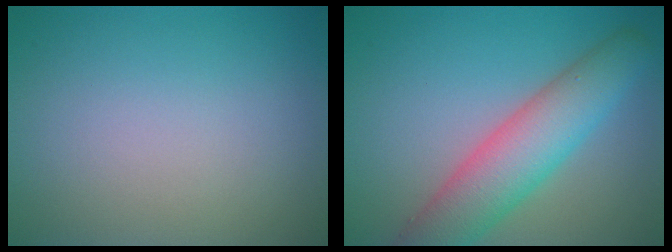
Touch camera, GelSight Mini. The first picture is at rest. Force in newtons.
{"total": 6.9, "press": 6.8, "slide": 0.3}